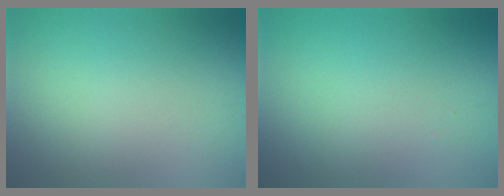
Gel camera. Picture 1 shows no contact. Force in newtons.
{"total": 0.0}